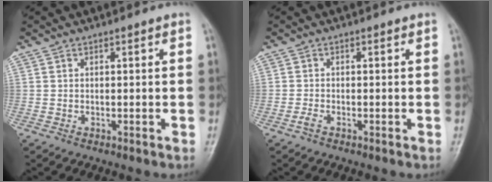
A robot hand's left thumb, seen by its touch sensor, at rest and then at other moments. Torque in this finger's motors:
{"motor_torque": [-0.04, 0.04, 0.17, 0.15, 0.00]}